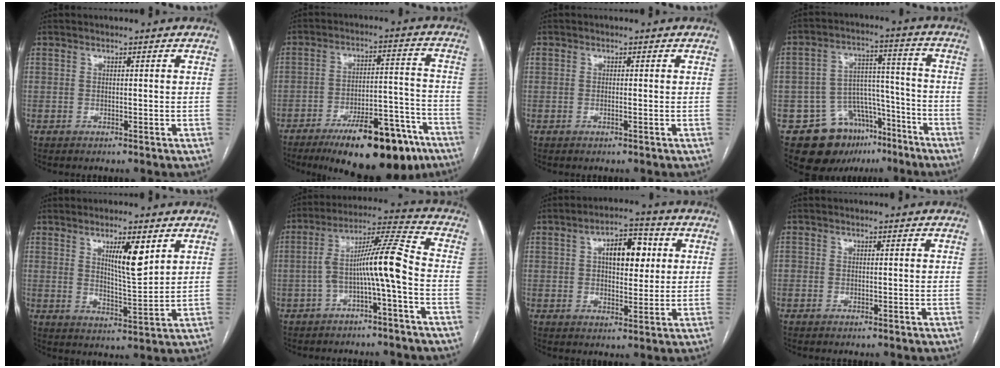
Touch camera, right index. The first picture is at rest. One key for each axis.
{"total": 18.1, "fx": -12.6, "fy": 5.5, "fz": 11.8, "tx": -0.138, "ty": 0.032, "tz": -0.190}
{"total": 0.8, "fx": -0.1, "fy": 0.3, "fz": 0.8, "tx": -0.021, "ty": 0.005, "tz": 0.001}
{"total": 13.6, "fx": -8.6, "fy": 9.3, "fz": 4.9, "tx": -0.061, "ty": 0.061, "tz": -0.124}
{"total": 7.2, "fx": 3.5, "fy": 1.0, "fz": 6.2, "tx": -0.104, "ty": -0.011, "tz": 0.061}
{"total": 10.0, "fx": -2.5, "fy": -0.3, "fz": 9.6, "tx": -0.165, "ty": 0.035, "tz": -0.046}
{"total": 8.4, "fx": 2.2, "fy": 3.9, "fz": 7.1, "tx": -0.106, "ty": 0.020, "tz": 0.033}
{"total": 0.6, "fx": -0.1, "fy": 0.5, "fz": 0.3, "tx": -0.003, "ty": 0.006, "tz": -0.002}